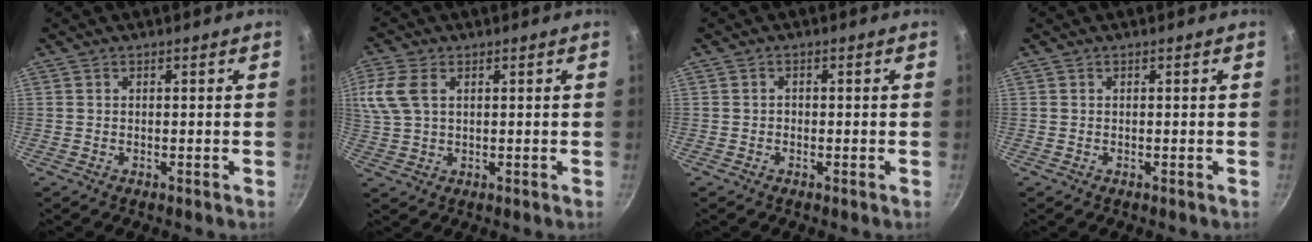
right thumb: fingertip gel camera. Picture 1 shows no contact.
{"total": 7.8, "force": [2.4, 4.8, 5.7], "torque": [-0.132, 0.012, 0.048]}
{"total": 0.7, "force": [-0.3, 0.6, 0.3], "torque": [-0.003, 0.002, -0.007]}
{"total": 0.0}